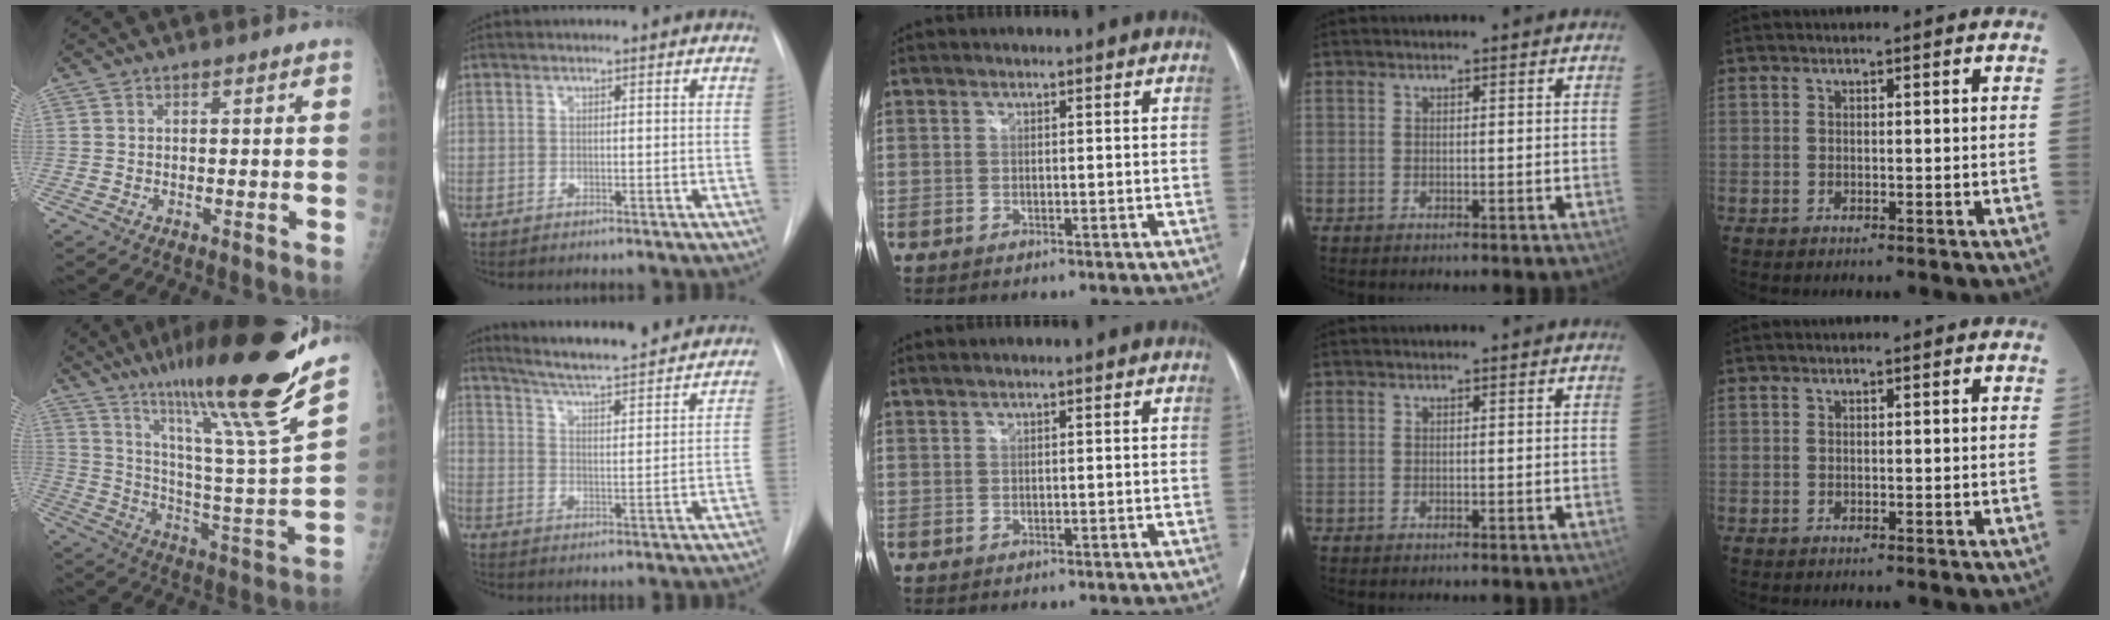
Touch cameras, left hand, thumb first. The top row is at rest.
{"thumb": {"total": 25.9, "force": [18.8, 0.2, 17.8], "torque": [-0.266, -0.102, 0.303]}, "index": {"total": 21.3, "force": [19.5, 1.7, 8.4], "torque": [-0.129, -0.030, 0.258]}, "middle": {"total": 0.9, "force": [0.7, -0.1, 0.6], "torque": [-0.017, 0.014, 0.018]}}